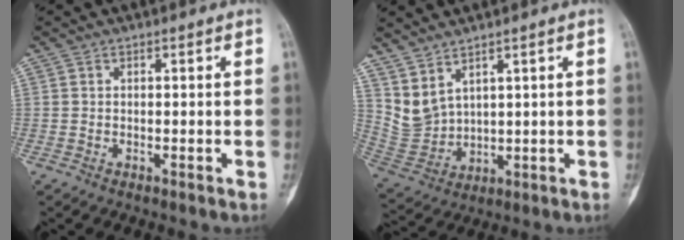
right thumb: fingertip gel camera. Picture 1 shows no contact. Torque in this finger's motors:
{"motor_torque": [0.48, 0.56, 0.04, 0.06, 0.02]}